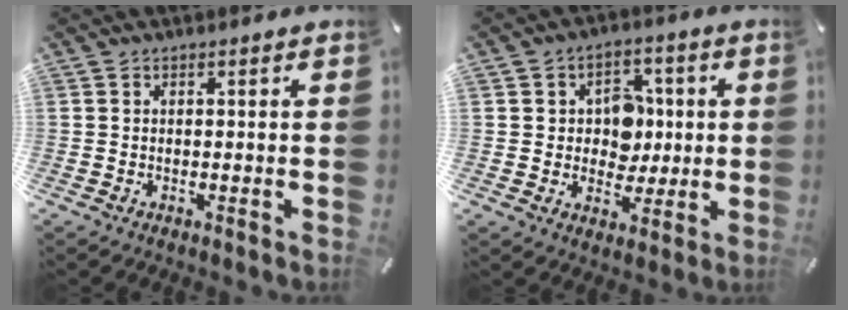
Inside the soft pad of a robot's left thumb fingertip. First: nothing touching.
{"total": 9.1, "force": [0.6, 8.2, 4.0], "torque": [-0.057, 0.008, 0.013]}